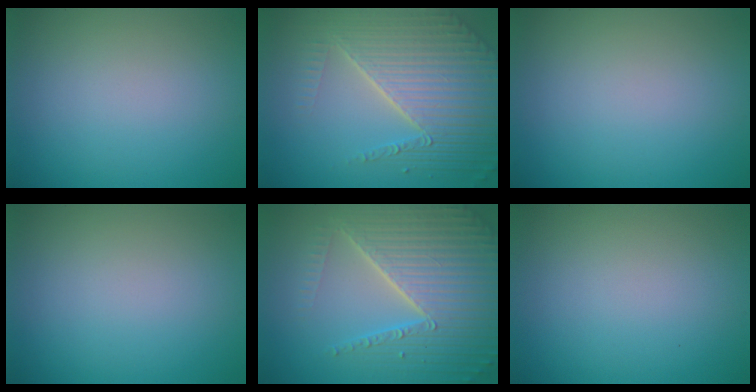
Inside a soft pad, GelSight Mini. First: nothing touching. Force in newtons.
{"total": 7.4, "press": 5.6, "slide": 4.8}
{"total": 0.0}
{"total": 0.0}
{"total": 7.1, "press": 6.9, "slide": 1.7}
{"total": 0.0}